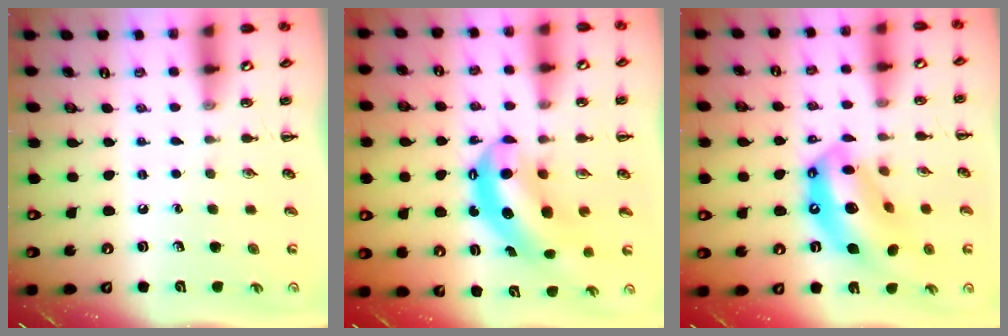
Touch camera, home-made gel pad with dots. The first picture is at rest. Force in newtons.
{"total": 8.3, "press": 8.1, "slide": 1.9}
{"total": 16.9, "press": 16.2, "slide": 4.7}